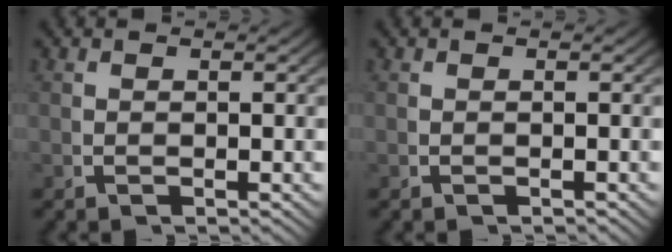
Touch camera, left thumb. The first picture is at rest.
{"total": 0.5, "force": [-0.5, 0.1, 0.1], "torque": [-0.002, -0.001, -0.007]}